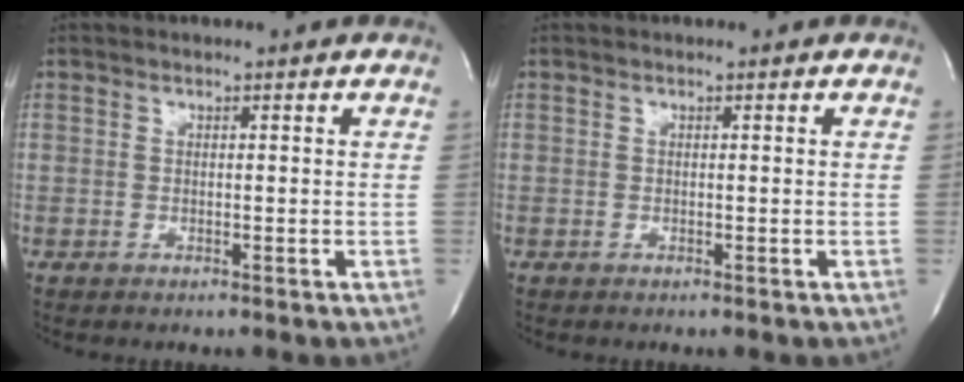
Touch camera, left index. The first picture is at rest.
{"total": 0.0}